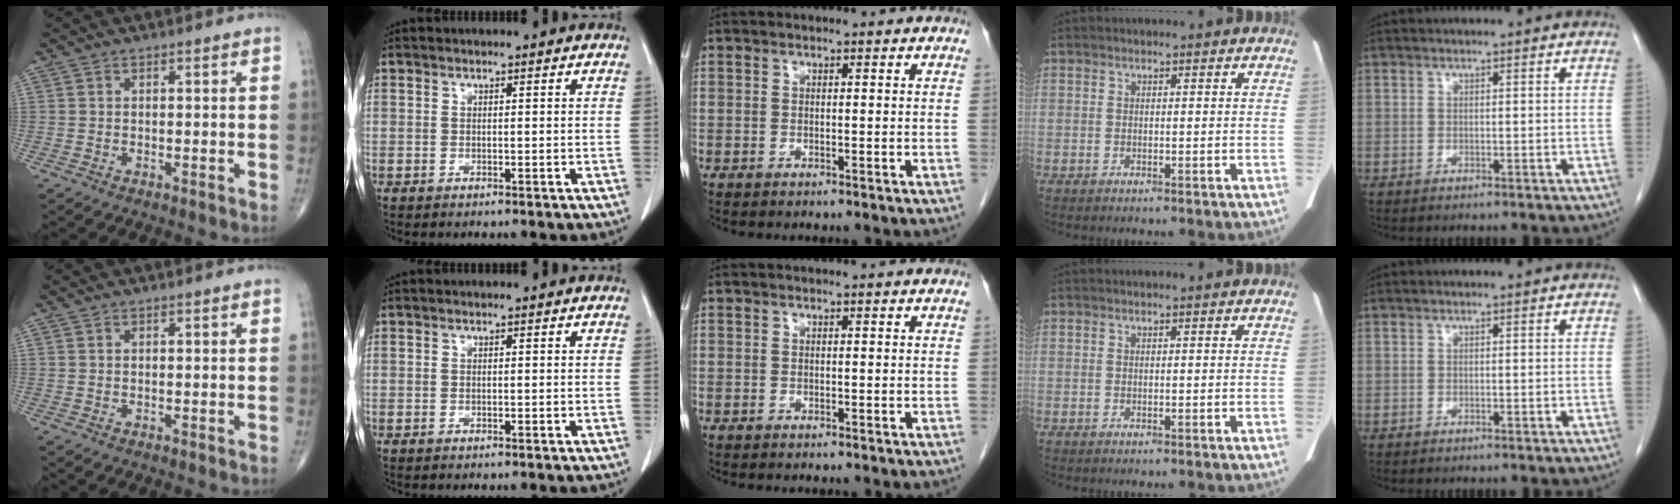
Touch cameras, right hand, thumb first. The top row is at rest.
{}